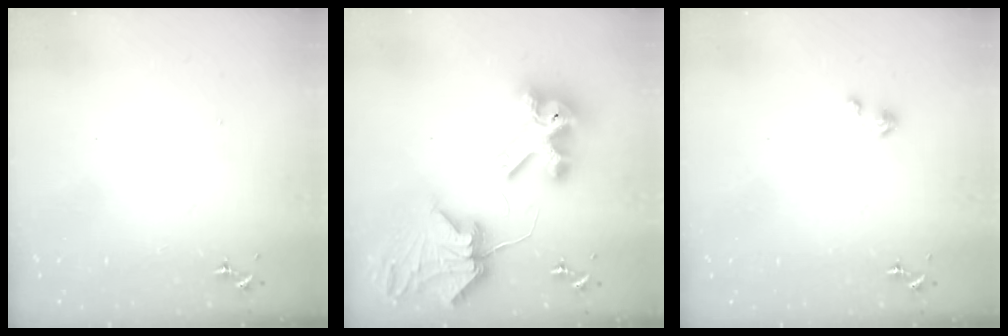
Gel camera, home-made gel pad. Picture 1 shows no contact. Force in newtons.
{"total": 12.4, "press": 12.3, "slide": 1.6}
{"total": 4.3, "press": 4.2, "slide": 0.3}